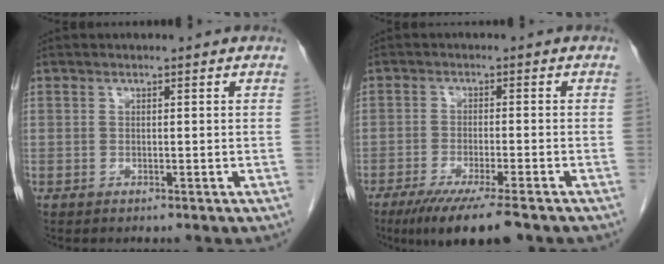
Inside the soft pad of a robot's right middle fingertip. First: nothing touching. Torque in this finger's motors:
{"motor_torque": [1.13, -0.88, 0.34, 0.06]}